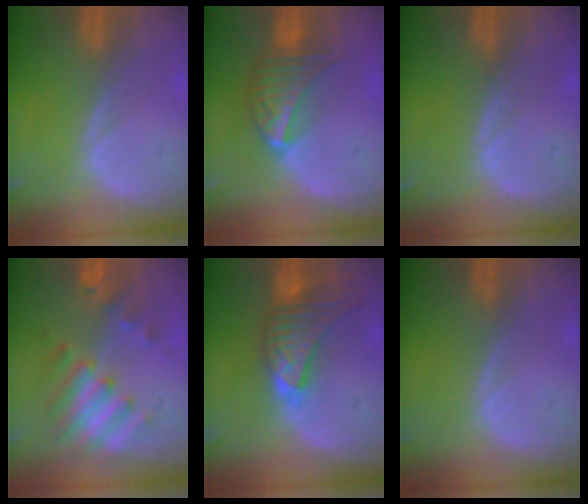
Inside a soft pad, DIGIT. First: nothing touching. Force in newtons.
{"total": 7.1, "press": 6.4, "slide": 3.1}
{"total": 0.6, "press": 0.6, "slide": 0.0}
{"total": 7.6, "press": 7.0, "slide": 3.0}
{"total": 8.0, "press": 7.9, "slide": 1.4}
{"total": 0.0}